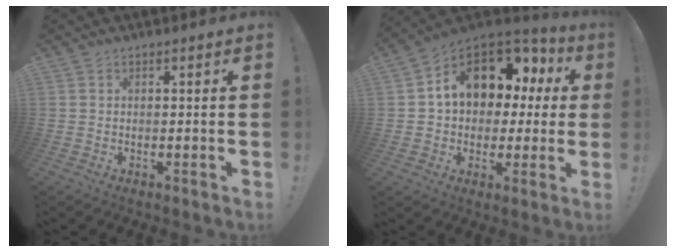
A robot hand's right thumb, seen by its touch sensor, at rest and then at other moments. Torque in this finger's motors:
{"motor_torque": [1.42, 1.45, 0.84, -0.56, 0.08]}